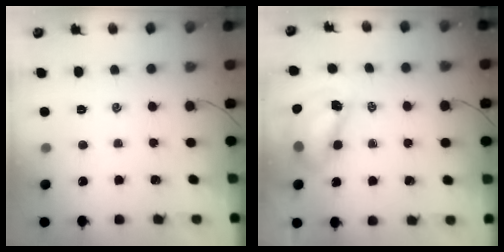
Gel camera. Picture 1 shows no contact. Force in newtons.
{"total": 8.5, "press": 8.2, "slide": 2.4}